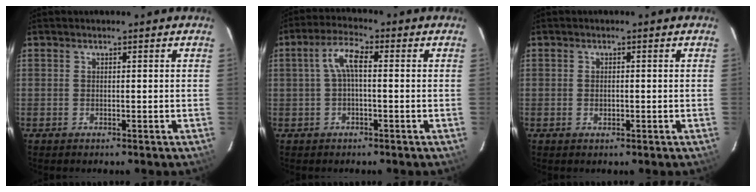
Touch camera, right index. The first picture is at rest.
{"total": 4.8, "force": [0.1, 1.5, 4.5], "torque": [-0.094, 0.016, 0.003]}
{"total": 1.7, "force": [-0.4, 1.1, 1.2], "torque": [-0.022, -0.001, -0.005]}